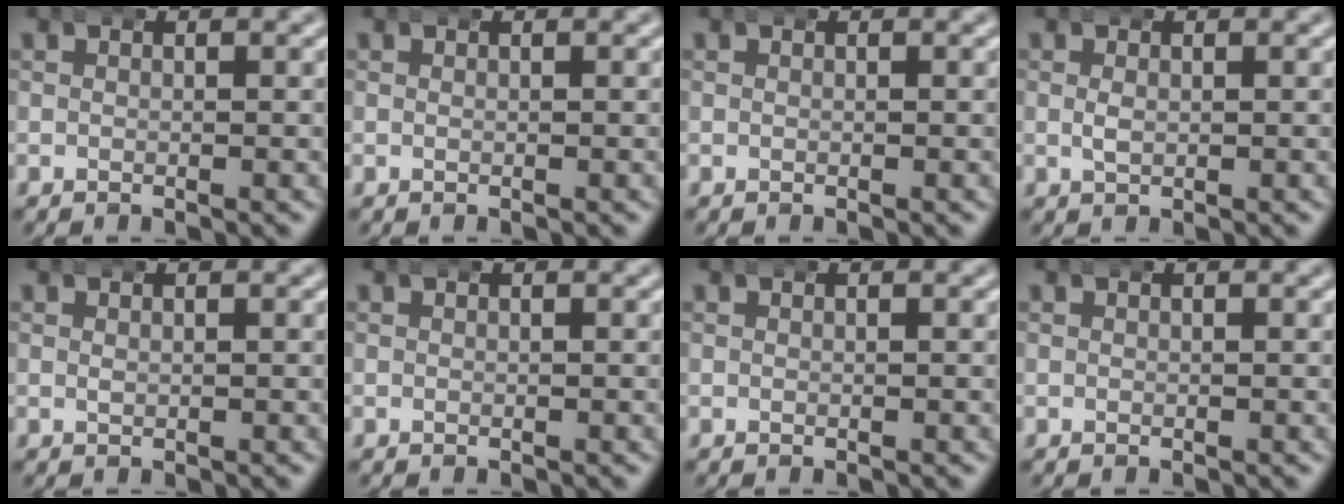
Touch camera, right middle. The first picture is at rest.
{"total": 0.0}
{"total": 0.0}
{"total": 1.2, "force": [0.1, 0.7, 1.0], "torque": [-0.019, -0.002, 0.005]}
{"total": 0.6, "force": [0.2, 0.3, 0.5], "torque": [-0.009, -0.001, 0.005]}
{"total": 0.0}
{"total": 0.0}
{"total": 0.0}